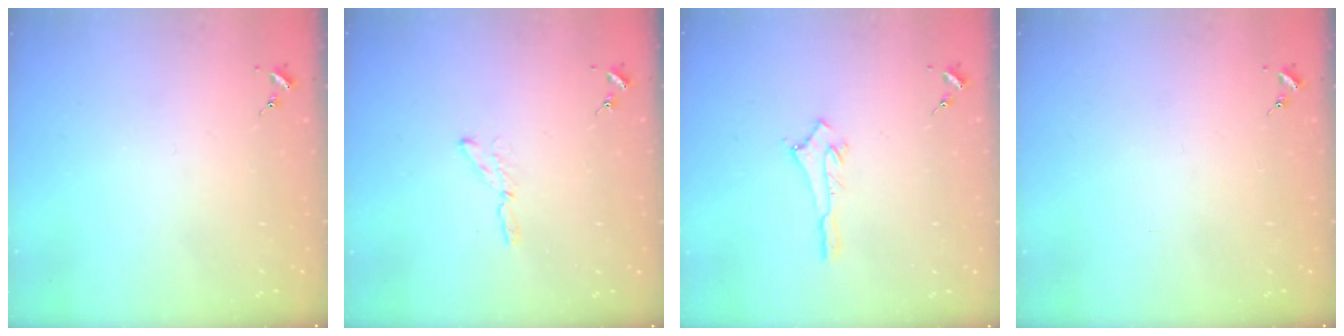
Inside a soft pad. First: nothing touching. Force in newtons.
{"total": 3.6, "press": 3.6, "slide": 0.3}
{"total": 3.7, "press": 3.7, "slide": 0.2}
{"total": 0.0}